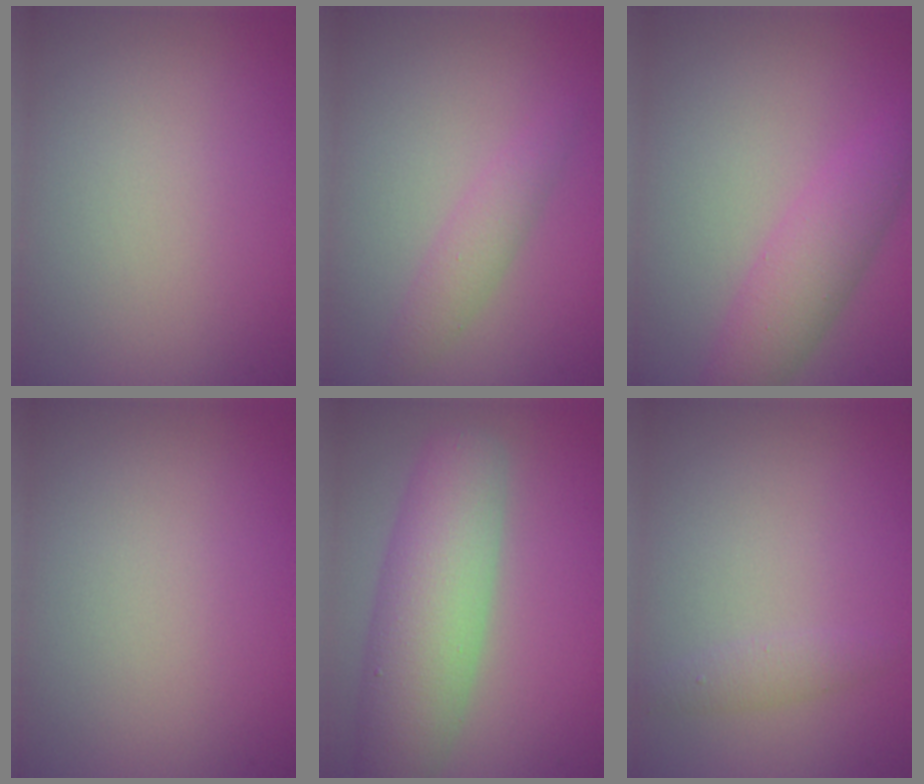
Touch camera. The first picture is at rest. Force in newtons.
{"total": 2.0, "press": 2.0, "slide": 0.0}
{"total": 4.0, "press": 4.0, "slide": 0.1}
{"total": 0.0}
{"total": 7.8, "press": 7.8, "slide": 0.5}
{"total": 1.3, "press": 1.3, "slide": 0.0}